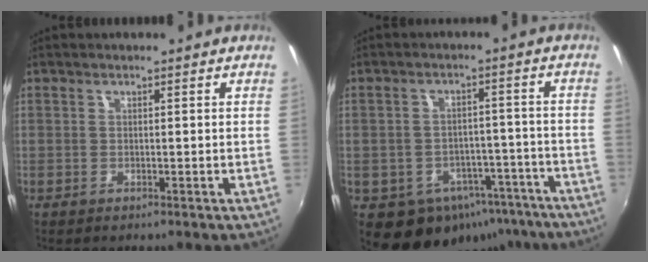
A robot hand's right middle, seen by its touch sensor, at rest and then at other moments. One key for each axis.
{"total": 14.2, "fx": -8.7, "fy": 9.9, "fz": 5.3, "tx": -0.103, "ty": 0.024, "tz": -0.084}